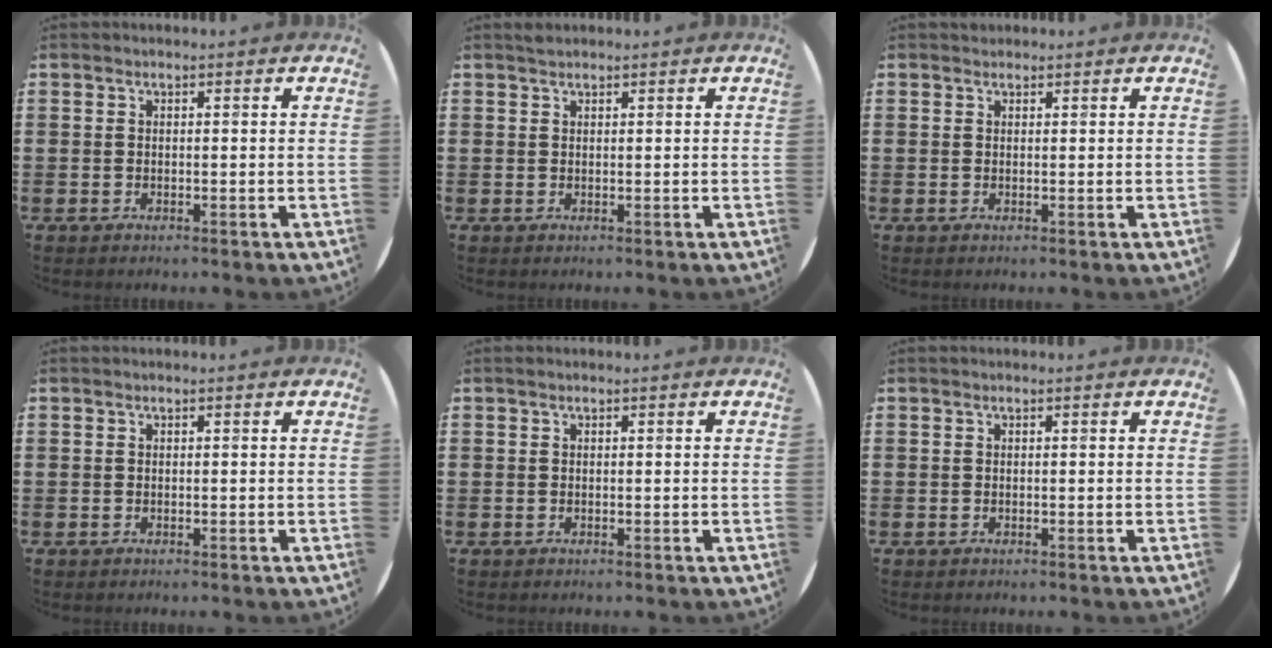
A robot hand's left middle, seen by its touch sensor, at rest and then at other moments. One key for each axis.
{"total": 0.7, "fx": 0.7, "fy": 0.1, "fz": 0.0, "tx": 0.000, "ty": 0.002, "tz": 0.012}
{"total": 0.6, "fx": 0.6, "fy": 0.3, "fz": -0.1, "tx": 0.003, "ty": 0.004, "tz": 0.011}
{"total": 0.0}
{"total": 0.0}
{"total": 0.0}